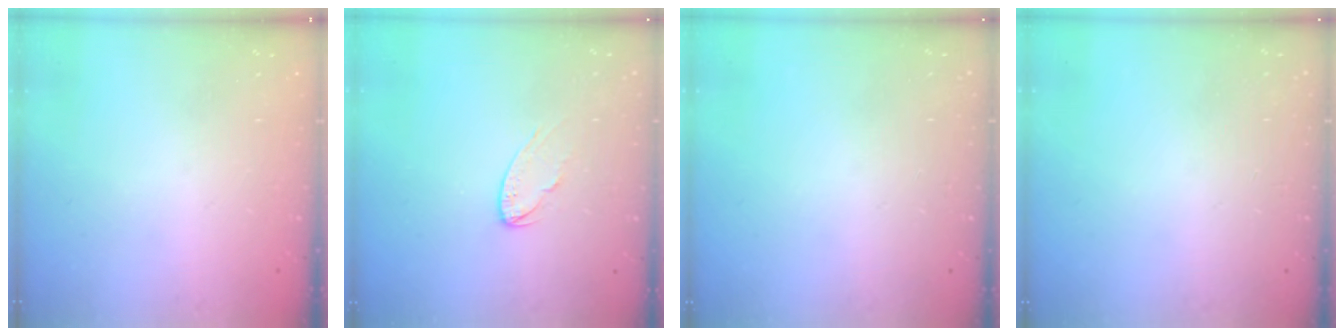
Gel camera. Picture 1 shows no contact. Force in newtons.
{"total": 5.4, "press": 5.3, "slide": 0.5}
{"total": 0.0}
{"total": 0.0}